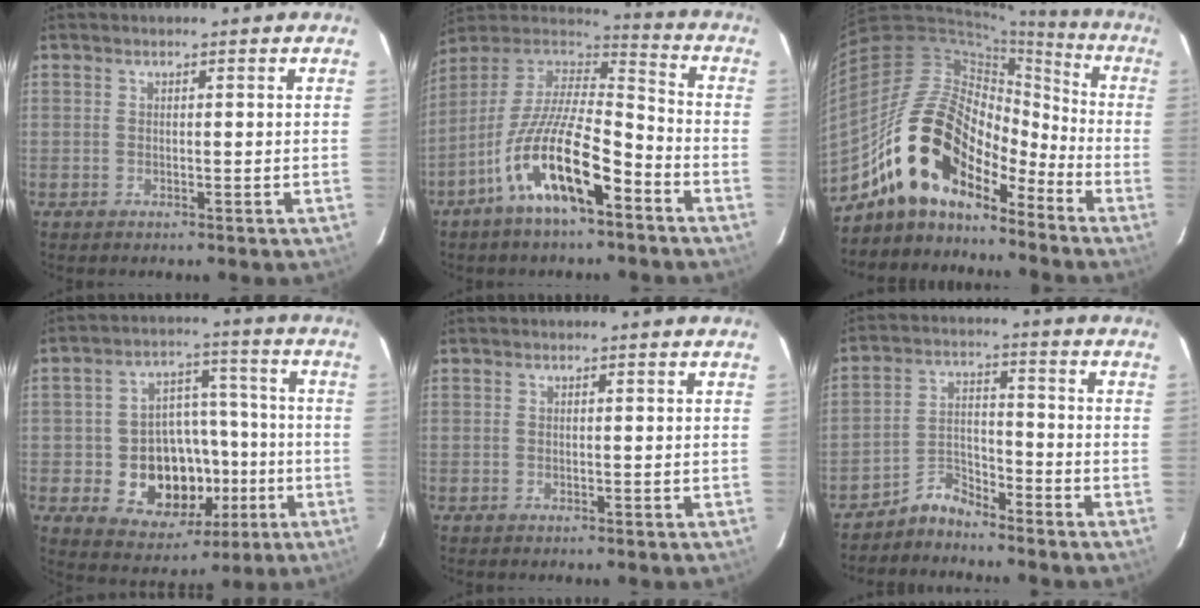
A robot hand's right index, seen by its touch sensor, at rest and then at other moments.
{"total": 17.8, "force": [-9.4, 5.2, 14.2], "torque": [-0.266, -0.020, -0.176]}
{"total": 17.9, "force": [-12.8, 8.8, 8.9], "torque": [-0.166, 0.012, -0.237]}
{"total": 15.3, "force": [-4.2, 11.8, 8.8], "torque": [-0.185, 0.019, -0.046]}
{"total": 0.0}
{"total": 5.2, "force": [-4.9, 1.7, 0.8], "torque": [-0.018, 0.027, -0.095]}